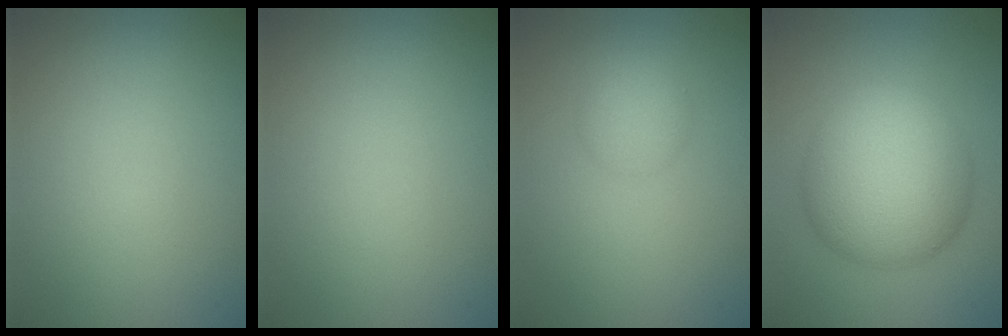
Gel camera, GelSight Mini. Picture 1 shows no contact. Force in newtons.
{"total": 0.0}
{"total": 2.3, "press": 2.3, "slide": 0.0}
{"total": 9.8, "press": 9.8, "slide": 0.3}